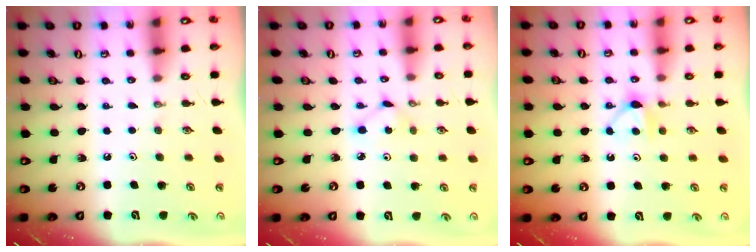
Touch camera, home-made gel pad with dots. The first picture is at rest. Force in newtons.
{"total": 2.8, "press": 2.7, "slide": 0.3}
{"total": 6.2, "press": 6.2, "slide": 0.5}